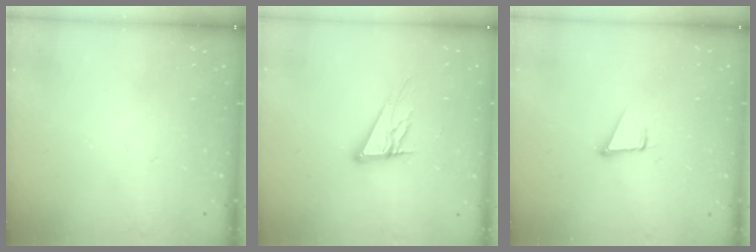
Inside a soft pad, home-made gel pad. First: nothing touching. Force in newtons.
{"total": 11.5, "press": 11.4, "slide": 1.9}
{"total": 3.4, "press": 2.4, "slide": 2.4}